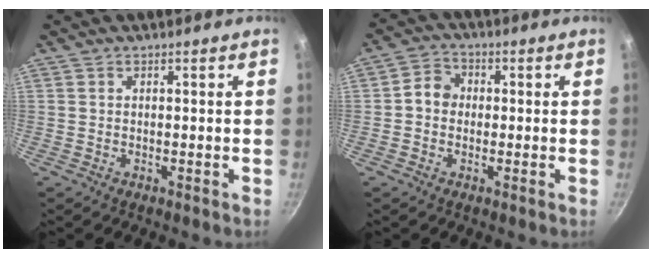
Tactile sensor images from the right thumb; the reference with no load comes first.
{"total": 4.8, "force": [-0.1, 4.2, 2.3], "torque": [-0.016, 0.013, -0.016]}